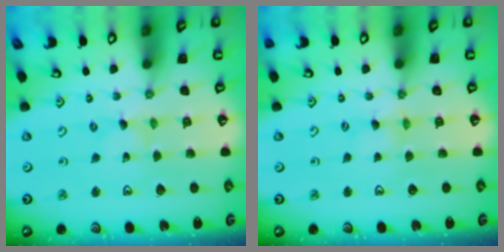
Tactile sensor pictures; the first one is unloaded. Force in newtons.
{"total": 0.0}